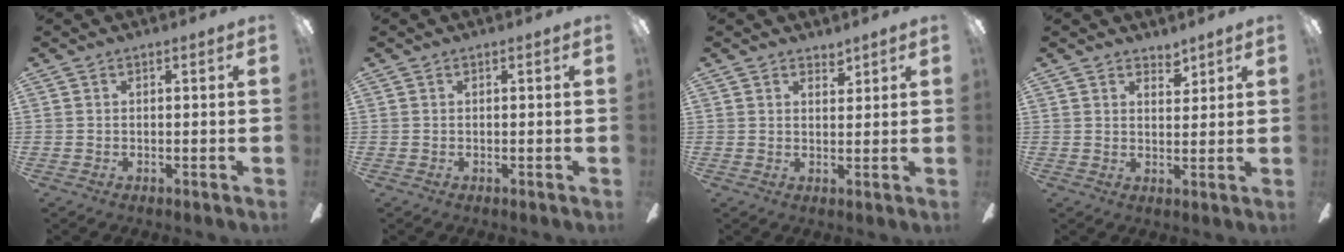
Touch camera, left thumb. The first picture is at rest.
{"total": 0.0}
{"total": 2.8, "force": [2.4, 1.2, 0.5], "torque": [0.002, -0.014, 0.043]}
{"total": 3.6, "force": [3.2, 1.5, 0.5], "torque": [0.007, -0.021, 0.055]}